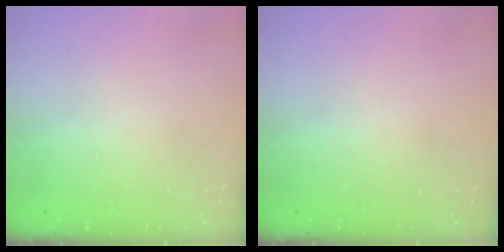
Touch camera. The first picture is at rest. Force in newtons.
{"total": 0.0}